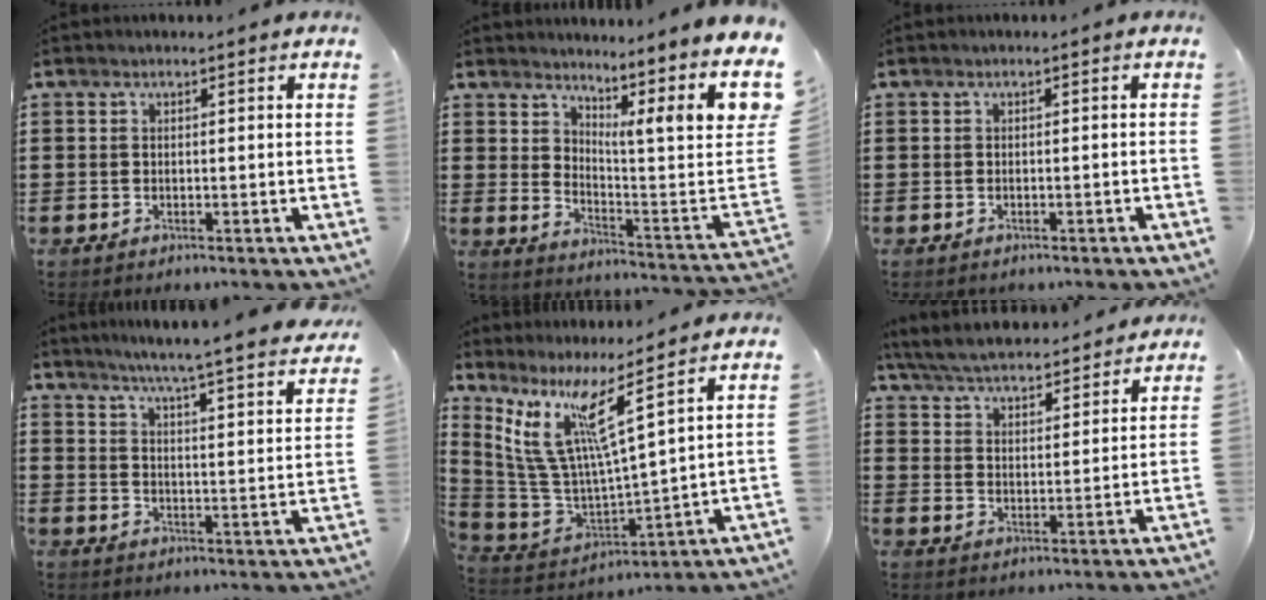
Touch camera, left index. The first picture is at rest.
{"total": 8.9, "force": [4.2, 0.7, 7.9], "torque": [-0.136, -0.037, 0.063]}
{"total": 0.7, "force": [-0.5, 0.0, 0.4], "torque": [-0.007, -0.002, -0.010]}
{"total": 5.0, "force": [4.5, -1.0, 1.8], "torque": [-0.056, -0.044, 0.069]}
{"total": 10.1, "force": [6.4, 1.2, 7.7], "torque": [-0.185, -0.067, 0.102]}
{"total": 5.6, "force": [5.5, 0.2, 1.0], "torque": [-0.048, -0.035, 0.095]}